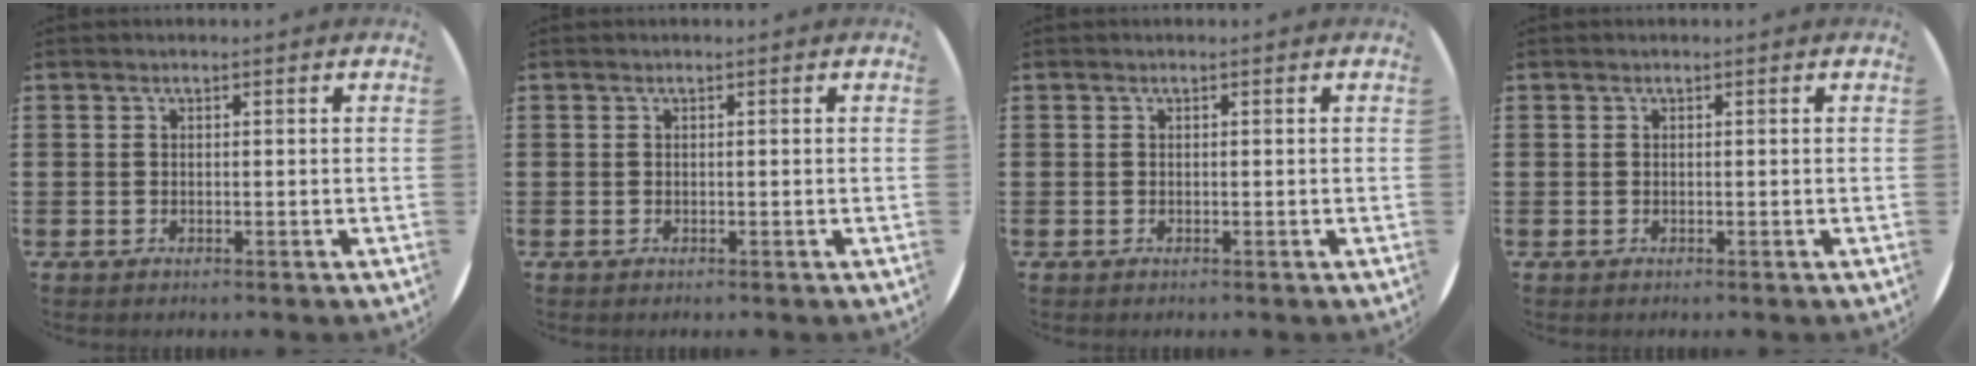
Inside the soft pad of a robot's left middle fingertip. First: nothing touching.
{"total": 0.0}
{"total": 0.0}
{"total": 0.0}